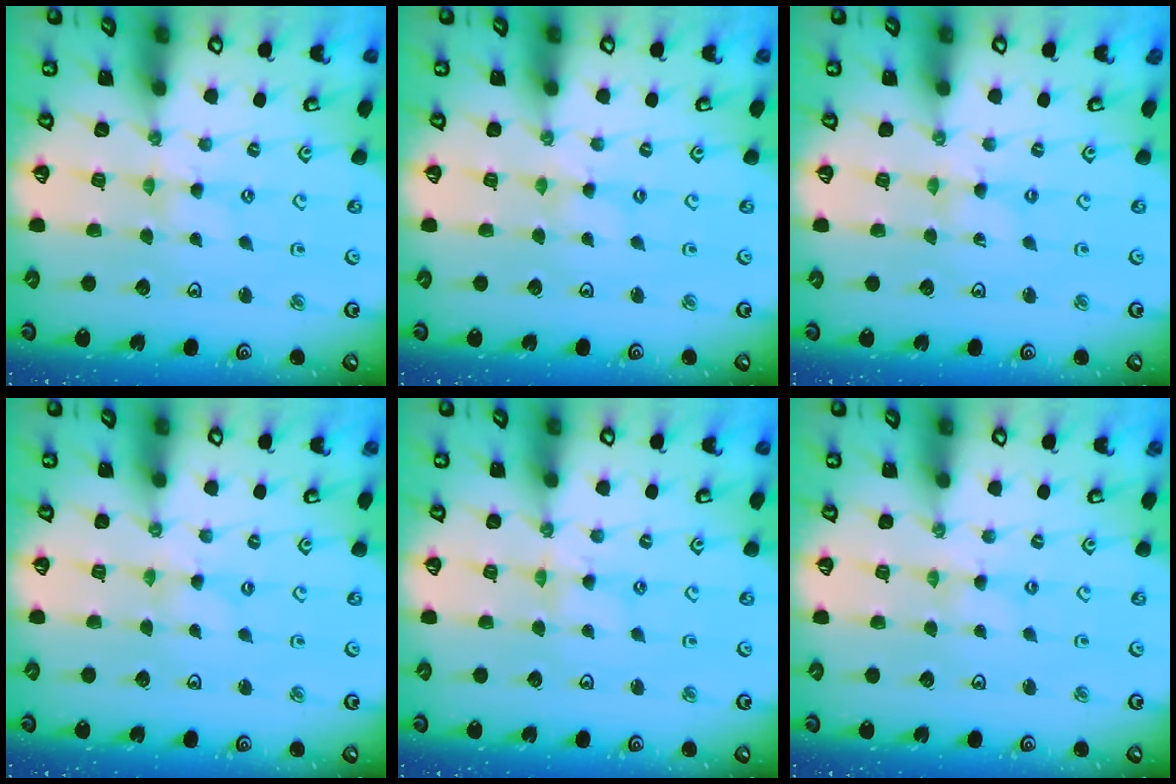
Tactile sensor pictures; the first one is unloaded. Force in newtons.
{"total": 0.0}
{"total": 0.0}
{"total": 0.0}
{"total": 0.7, "press": 0.6, "slide": 0.2}
{"total": 0.0}